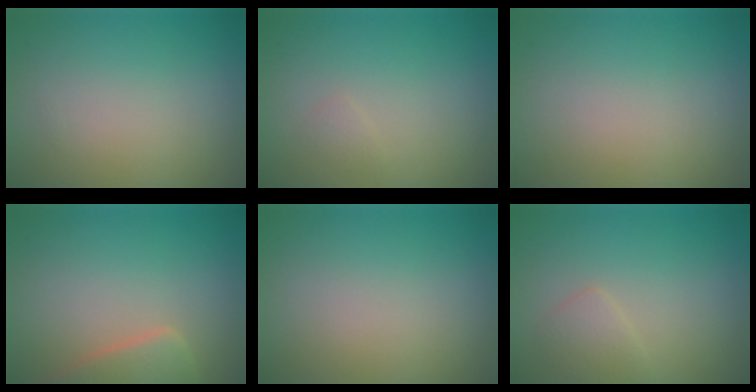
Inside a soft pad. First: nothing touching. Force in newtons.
{"total": 0.6, "press": 0.6, "slide": 0.0}
{"total": 0.0}
{"total": 3.3, "press": 3.3, "slide": 0.2}
{"total": 0.0}
{"total": 1.5, "press": 1.5, "slide": 0.1}